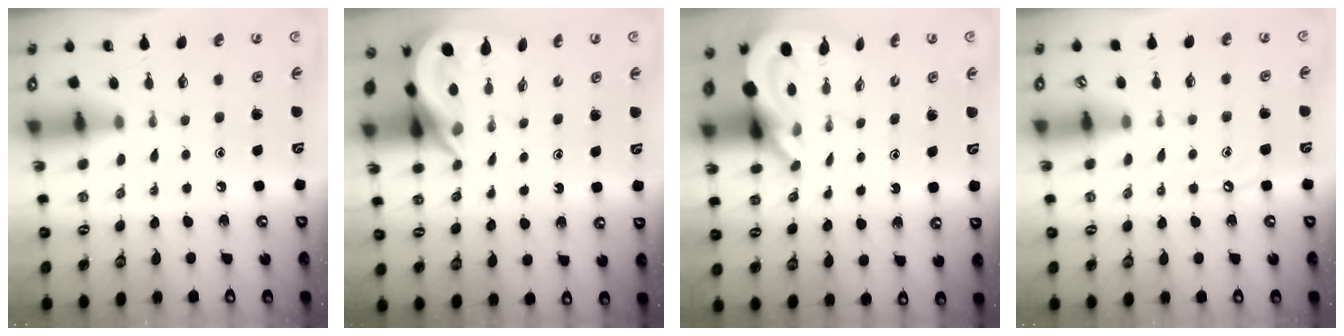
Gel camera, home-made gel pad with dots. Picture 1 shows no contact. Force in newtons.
{"total": 5.9, "press": 5.9, "slide": 0.6}
{"total": 6.1, "press": 6.1, "slide": 1.0}
{"total": 4.9, "press": 4.8, "slide": 0.6}